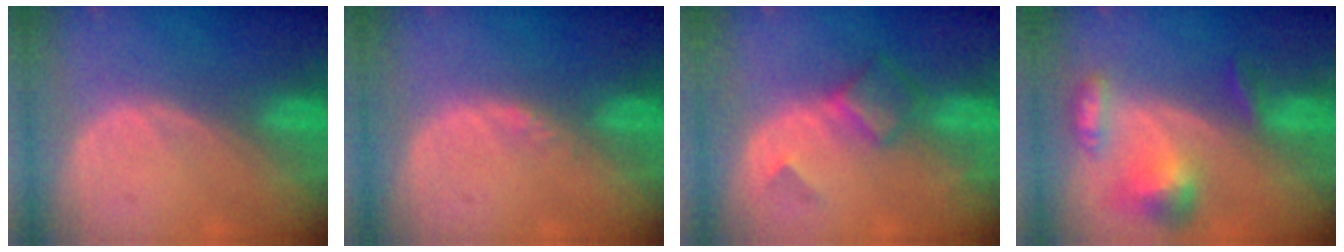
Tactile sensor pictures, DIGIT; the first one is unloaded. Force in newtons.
{"total": 0.8, "press": 0.8, "slide": 0.1}
{"total": 5.0, "press": 4.4, "slide": 2.4}
{"total": 7.0, "press": 6.5, "slide": 2.5}